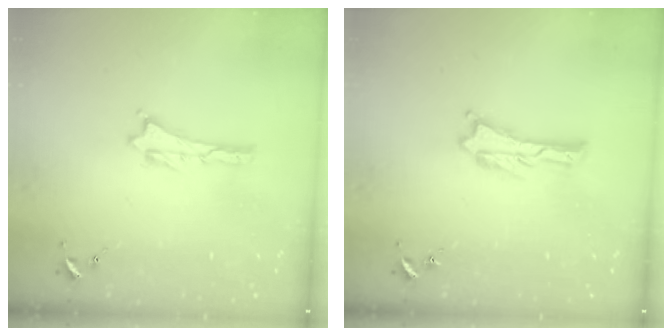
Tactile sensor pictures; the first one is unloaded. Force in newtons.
{"total": 0.0}